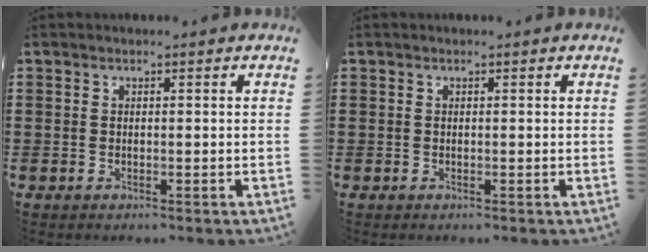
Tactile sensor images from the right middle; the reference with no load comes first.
{"total": 0.0}